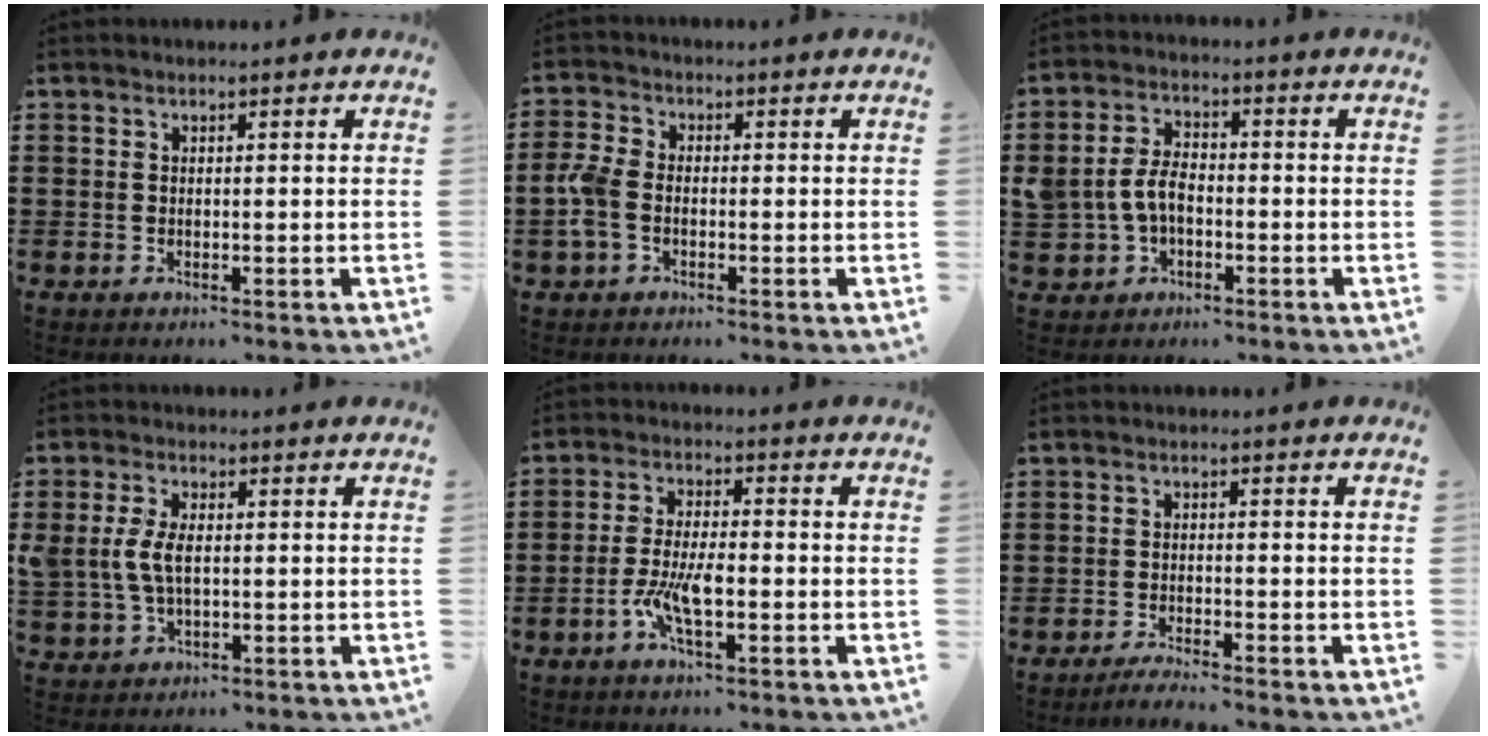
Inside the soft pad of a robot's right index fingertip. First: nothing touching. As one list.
[{"total": 4.3, "force": [-1.3, 2.6, 3.2], "torque": [-0.094, -0.007, -0.034]}, {"total": 5.5, "force": [-0.9, 3.7, 3.9], "torque": [-0.104, 0.000, -0.025]}, {"total": 5.1, "force": [0.2, 2.9, 4.2], "torque": [-0.105, 0.003, -0.004]}, {"total": 6.7, "force": [-2.6, 1.8, 5.9], "torque": [-0.136, -0.013, -0.055]}, {"total": 2.0, "force": [-2.0, -0.2, 0.4], "torque": [-0.007, 0.002, -0.038]}]